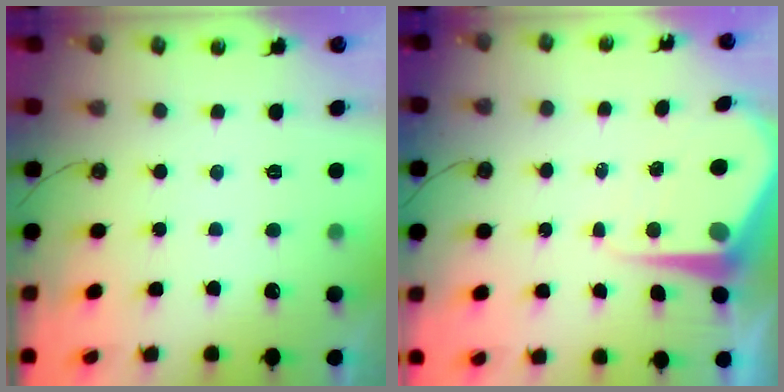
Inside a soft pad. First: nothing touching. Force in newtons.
{"total": 8.6, "press": 8.5, "slide": 0.9}